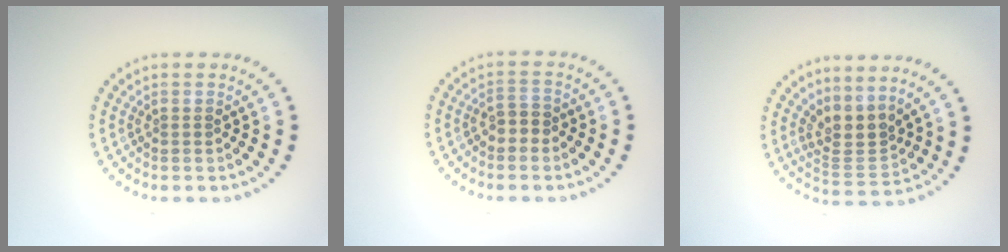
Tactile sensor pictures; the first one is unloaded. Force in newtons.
{"total": 1.6, "press": 1.5, "slide": 0.6}
{"total": 3.1, "press": 2.2, "slide": 2.2}